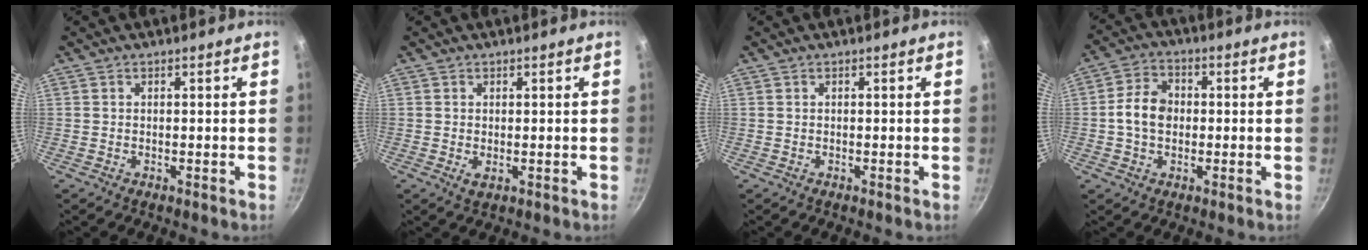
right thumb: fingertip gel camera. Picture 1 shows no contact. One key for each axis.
{"total": 1.4, "fx": 0.1, "fy": 0.9, "fz": 1.1, "tx": -0.018, "ty": -0.006, "tz": 0.002}
{"total": 0.0}
{"total": 7.4, "fx": -0.1, "fy": 5.6, "fz": 4.9, "tx": -0.073, "ty": 0.020, "tz": -0.014}